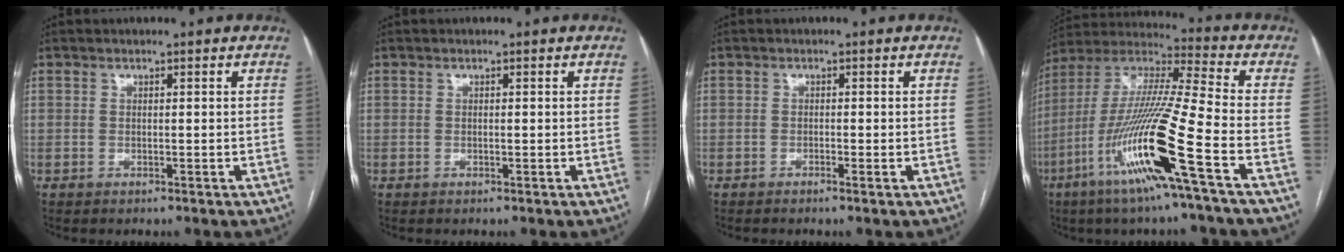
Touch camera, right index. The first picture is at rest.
{"total": 0.0}
{"total": 0.9, "force": [-0.5, -0.1, 0.6], "torque": [-0.013, 0.000, -0.008]}
{"total": 19.2, "force": [-7.9, -0.9, 17.5], "torque": [-0.364, -0.026, -0.160]}